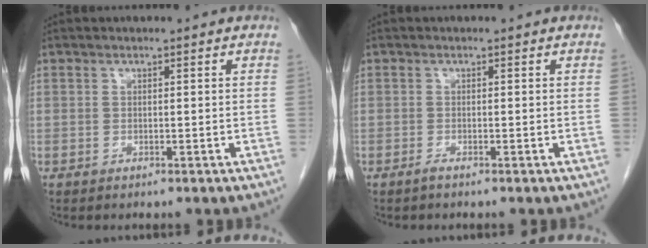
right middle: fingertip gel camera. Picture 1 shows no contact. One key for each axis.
{"total": 0.6, "fx": -0.5, "fy": -0.1, "fz": 0.3, "tx": -0.007, "ty": -0.001, "tz": -0.010}